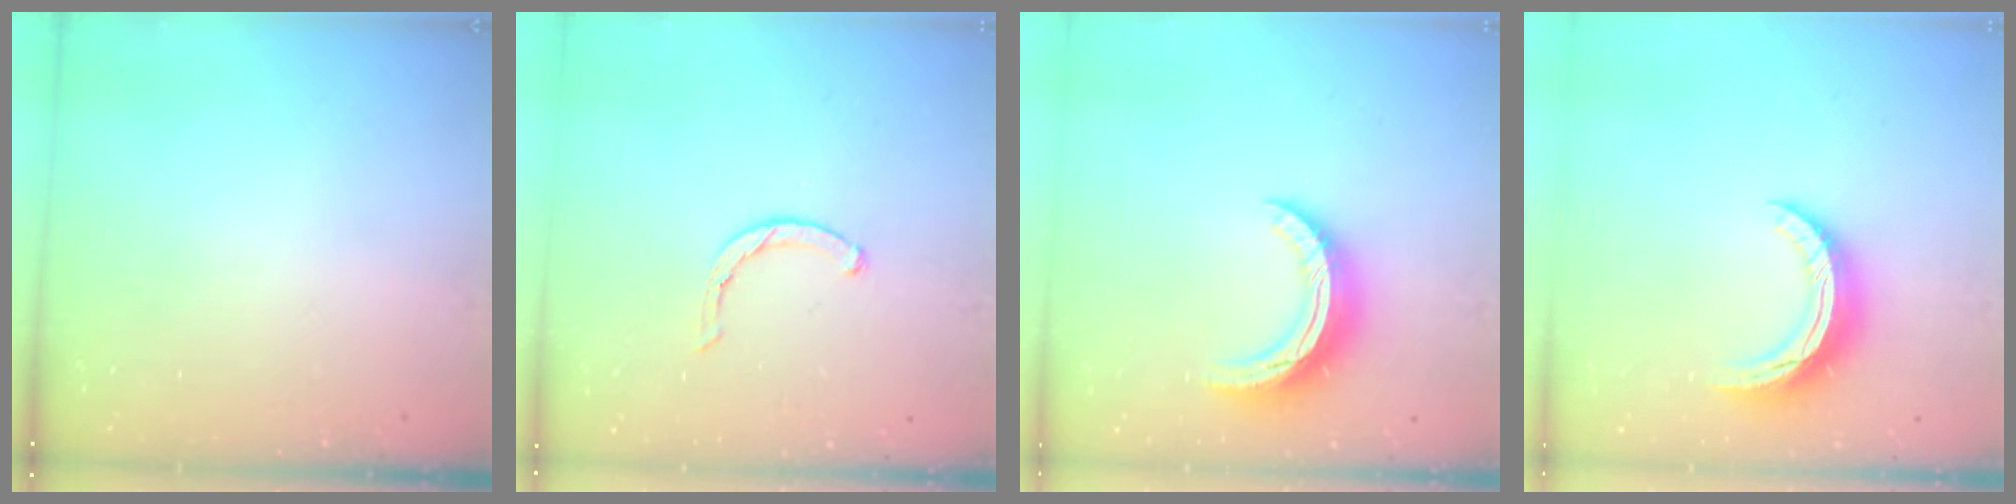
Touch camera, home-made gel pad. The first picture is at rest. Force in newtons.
{"total": 1.8, "press": 1.8, "slide": 0.3}
{"total": 10.8, "press": 10.8, "slide": 0.5}
{"total": 9.9, "press": 9.9, "slide": 0.7}